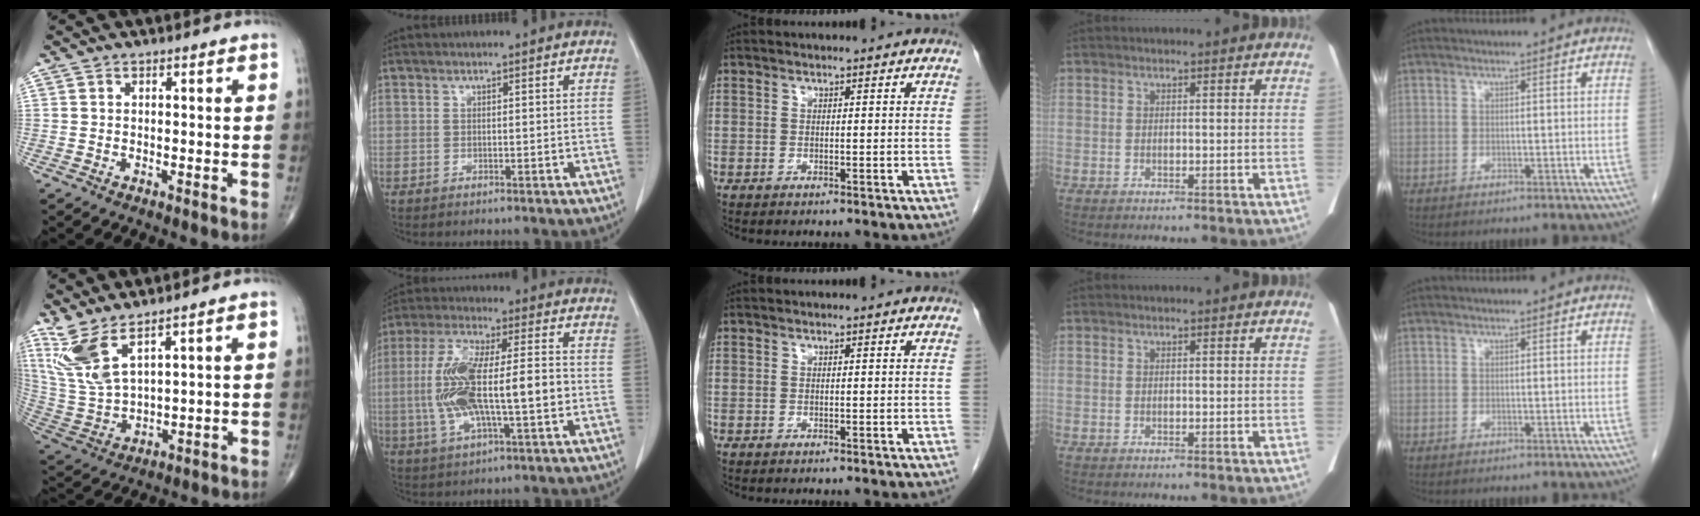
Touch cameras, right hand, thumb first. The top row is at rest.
{"thumb": {"total": 10.0, "force": [6.6, 2.7, 6.9], "torque": [-0.161, -0.036, 0.159]}, "index": {"total": 15.2, "force": [-1.4, 3.9, 14.6], "torque": [-0.296, 0.015, -0.018]}}